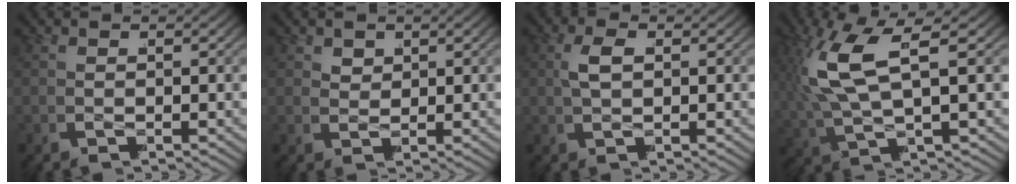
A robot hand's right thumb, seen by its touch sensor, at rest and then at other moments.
{"total": 1.2, "force": [1.0, 0.7, 0.2], "torque": [0.003, -0.008, 0.023]}
{"total": 1.9, "force": [0.4, 0.9, 1.7], "torque": [-0.028, 0.005, 0.006]}
{"total": 7.8, "force": [0.5, 4.4, 6.4], "torque": [-0.157, -0.006, 0.015]}